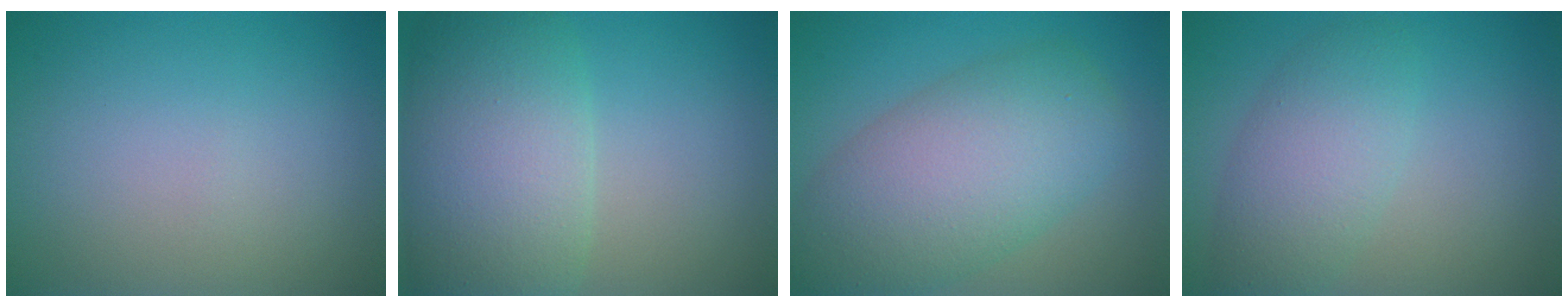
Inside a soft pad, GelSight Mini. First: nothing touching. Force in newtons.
{"total": 9.6, "press": 9.6, "slide": 0.7}
{"total": 9.3, "press": 9.2, "slide": 0.4}
{"total": 4.4, "press": 4.4, "slide": 0.0}